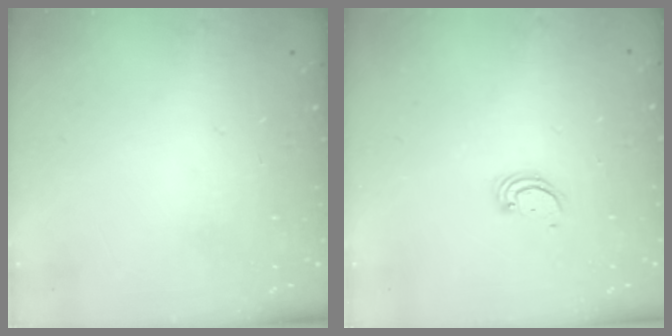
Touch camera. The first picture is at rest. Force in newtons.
{"total": 1.7, "press": 1.7, "slide": 0.1}